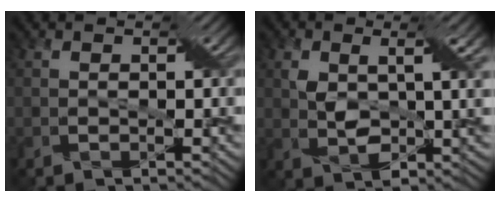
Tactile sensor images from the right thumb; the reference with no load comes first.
{"total": 4.5, "force": [0.9, 1.7, 4.1], "torque": [-0.077, 0.002, 0.020]}